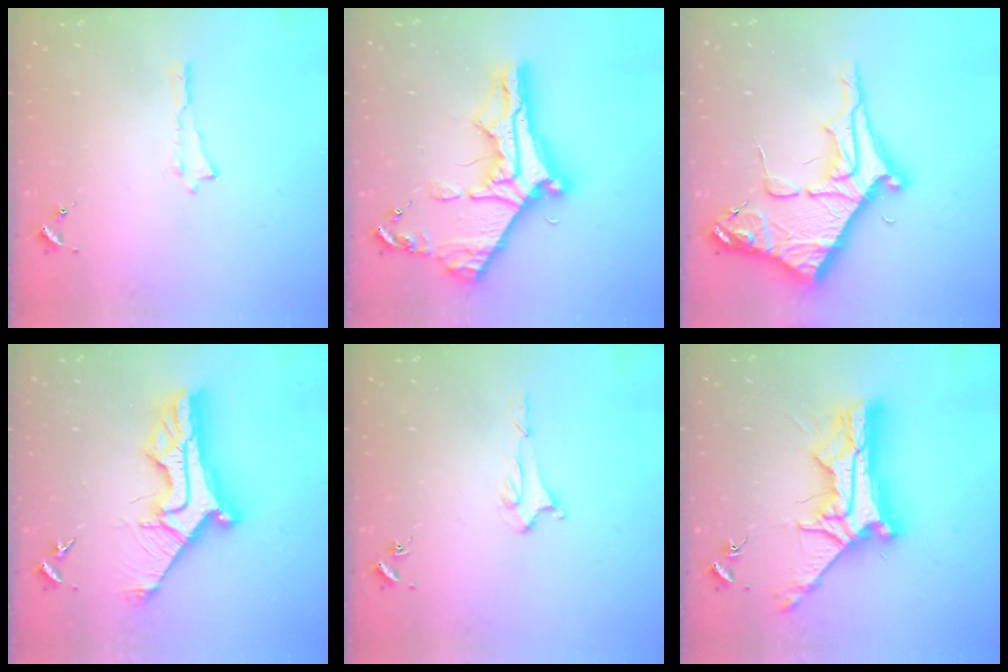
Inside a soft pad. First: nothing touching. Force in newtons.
{"total": 10.6, "press": 10.5, "slide": 1.3}
{"total": 10.1, "press": 10.1, "slide": 1.1}
{"total": 12.7, "press": 12.6, "slide": 1.1}
{"total": 1.5, "press": 1.5, "slide": 0.2}
{"total": 13.3, "press": 13.3, "slide": 1.1}